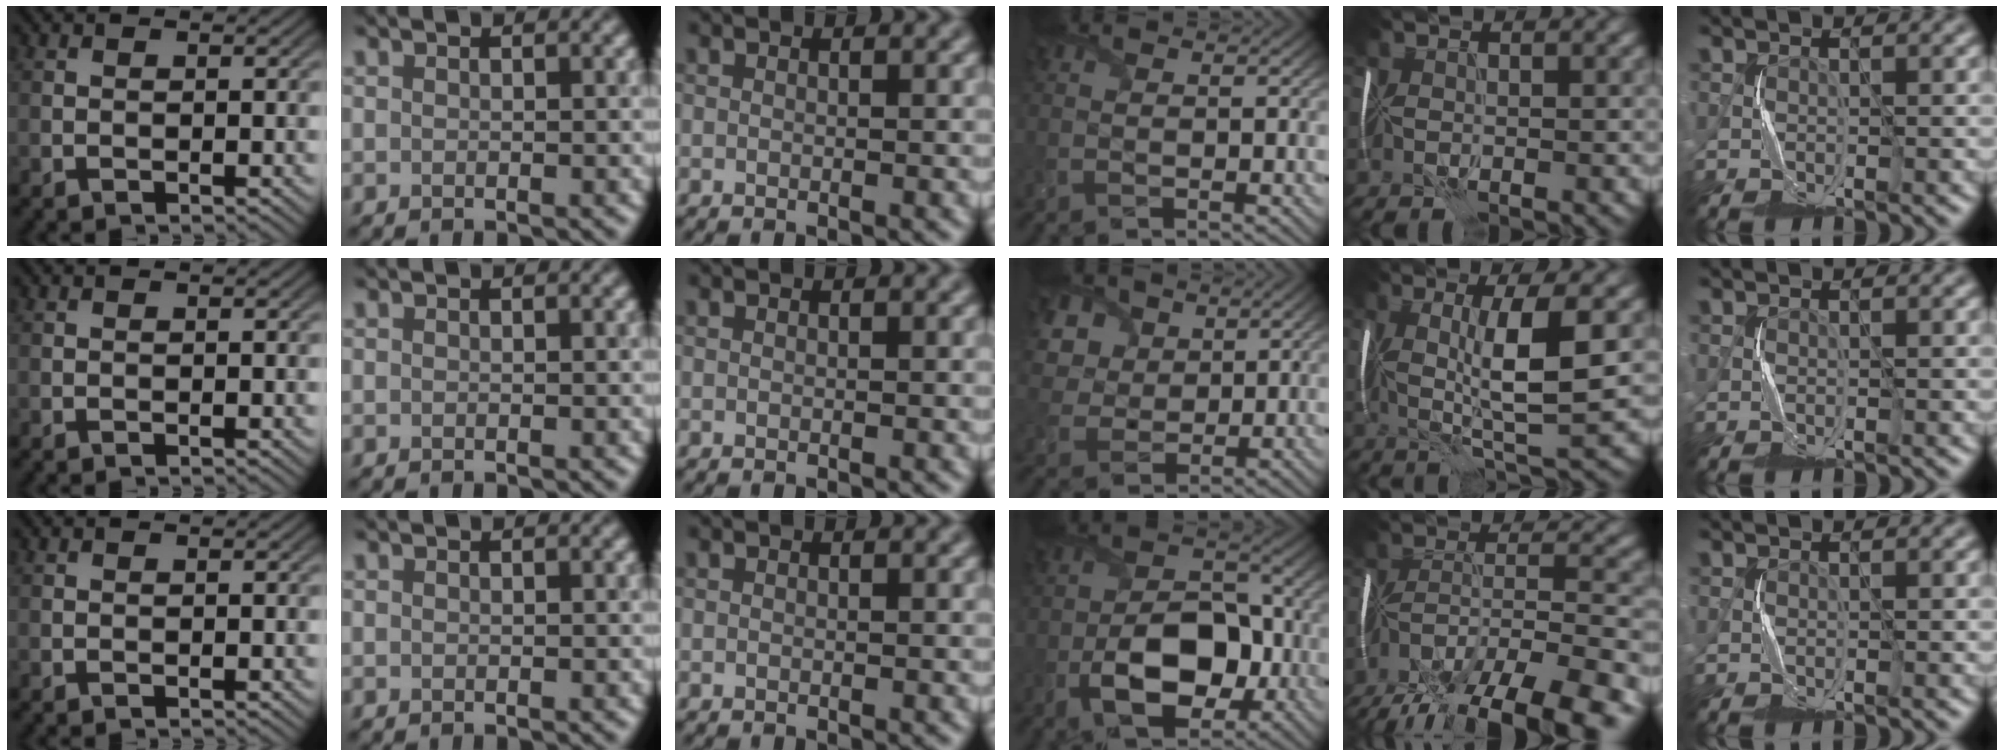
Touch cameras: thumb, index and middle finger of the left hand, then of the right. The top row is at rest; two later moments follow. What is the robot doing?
{"motion": "fold", "object": "plastic wrap"}